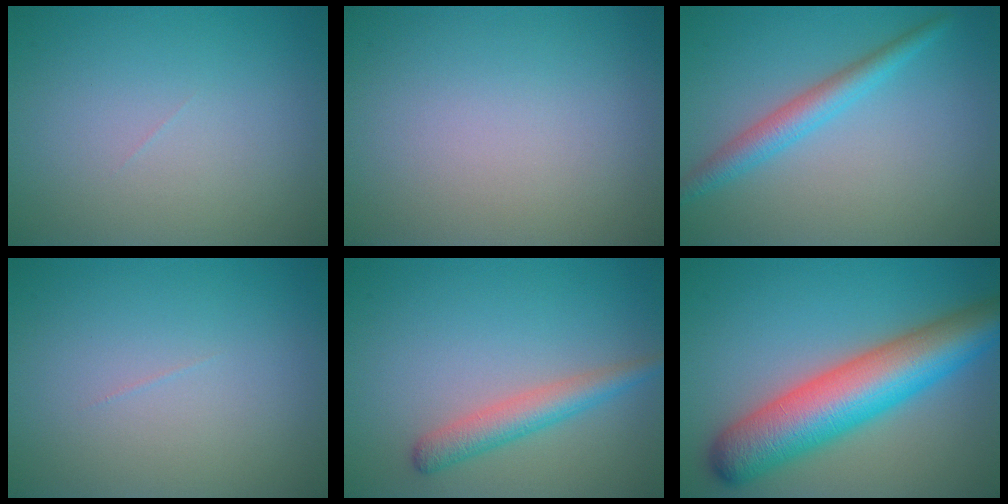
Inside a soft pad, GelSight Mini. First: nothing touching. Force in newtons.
{"total": 0.0}
{"total": 2.9, "press": 2.9, "slide": 0.1}
{"total": 0.0}
{"total": 3.0, "press": 3.0, "slide": 0.2}
{"total": 10.4, "press": 10.4, "slide": 0.2}